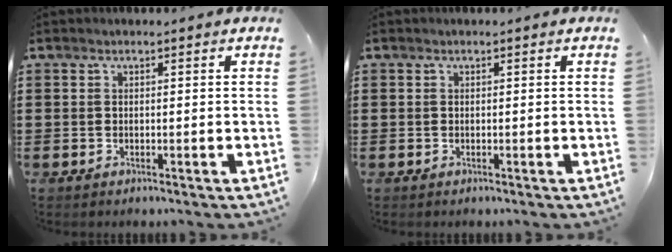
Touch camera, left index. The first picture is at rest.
{"total": 0.0}